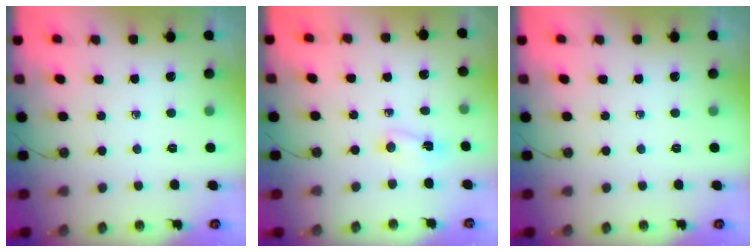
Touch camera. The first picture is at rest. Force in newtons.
{"total": 2.0, "press": 1.6, "slide": 1.2}
{"total": 0.0}